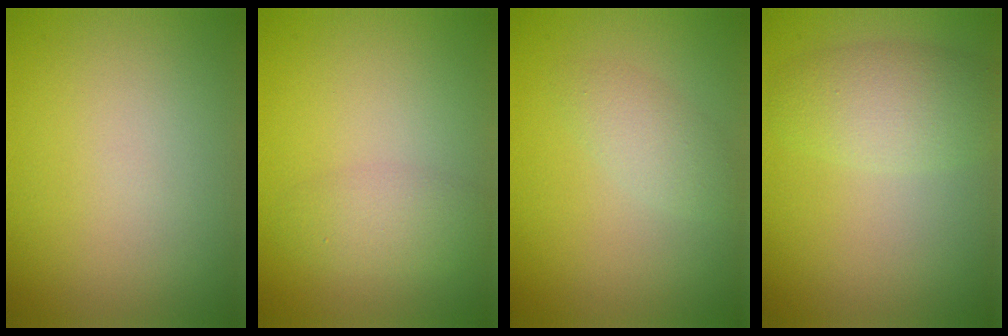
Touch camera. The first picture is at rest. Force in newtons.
{"total": 2.2, "press": 2.2, "slide": 0.1}
{"total": 1.9, "press": 1.9, "slide": 0.1}
{"total": 3.9, "press": 3.9, "slide": 0.1}